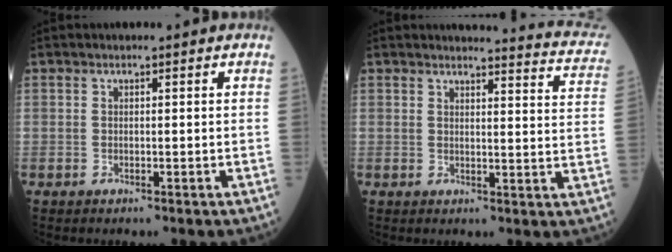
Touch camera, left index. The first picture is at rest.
{"total": 12.6, "force": [12.4, 1.0, 2.3], "torque": [-0.003, -0.076, 0.104]}